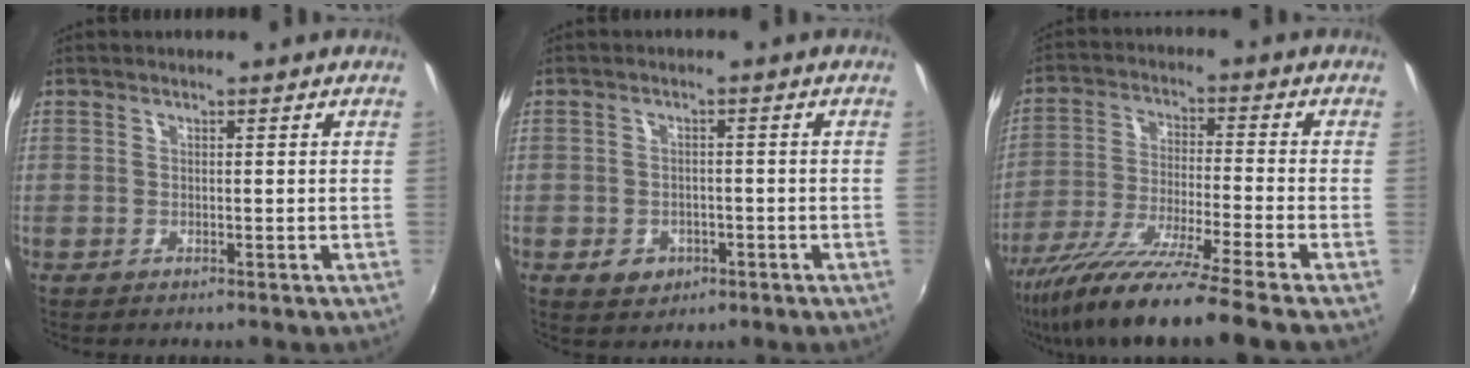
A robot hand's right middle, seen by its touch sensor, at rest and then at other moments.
{"total": 4.5, "force": [-2.0, 3.5, 1.9], "torque": [-0.047, 0.003, -0.022]}
{"total": 16.7, "force": [-13.5, -1.6, 9.7], "torque": [-0.184, -0.047, -0.235]}